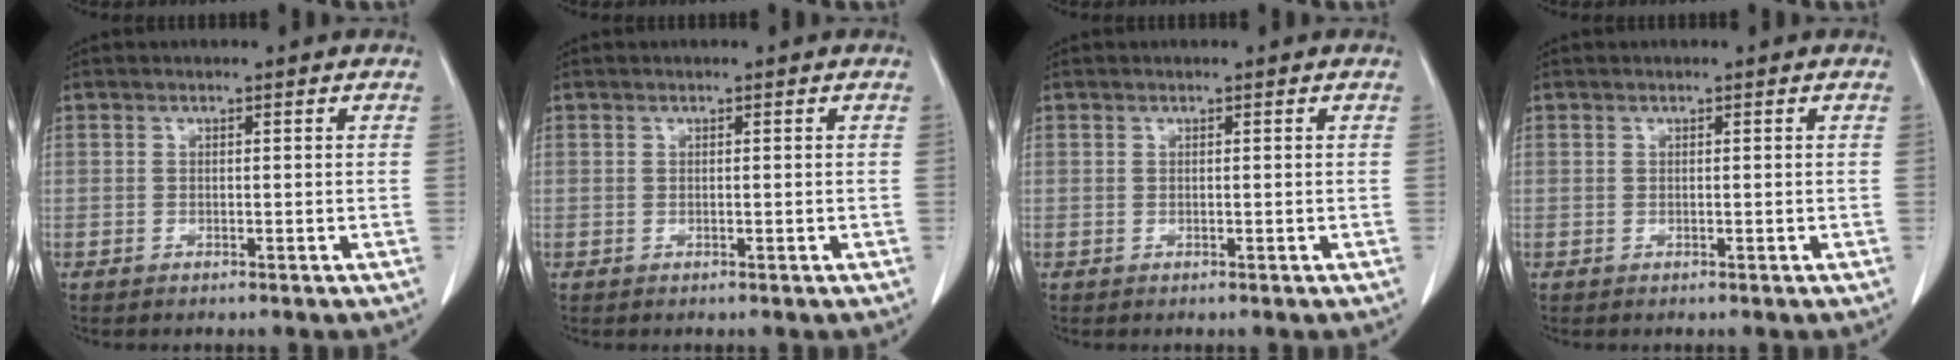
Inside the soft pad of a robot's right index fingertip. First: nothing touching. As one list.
[{"total": 0.0}, {"total": 0.0}, {"total": 0.0}]